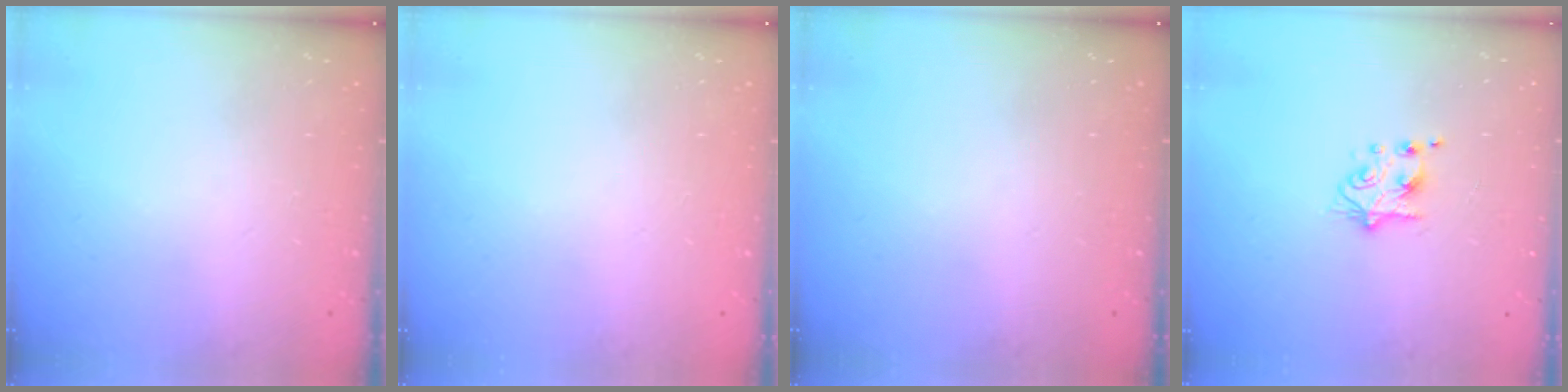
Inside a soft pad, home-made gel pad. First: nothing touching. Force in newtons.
{"total": 0.0}
{"total": 0.0}
{"total": 5.6, "press": 5.6, "slide": 0.8}